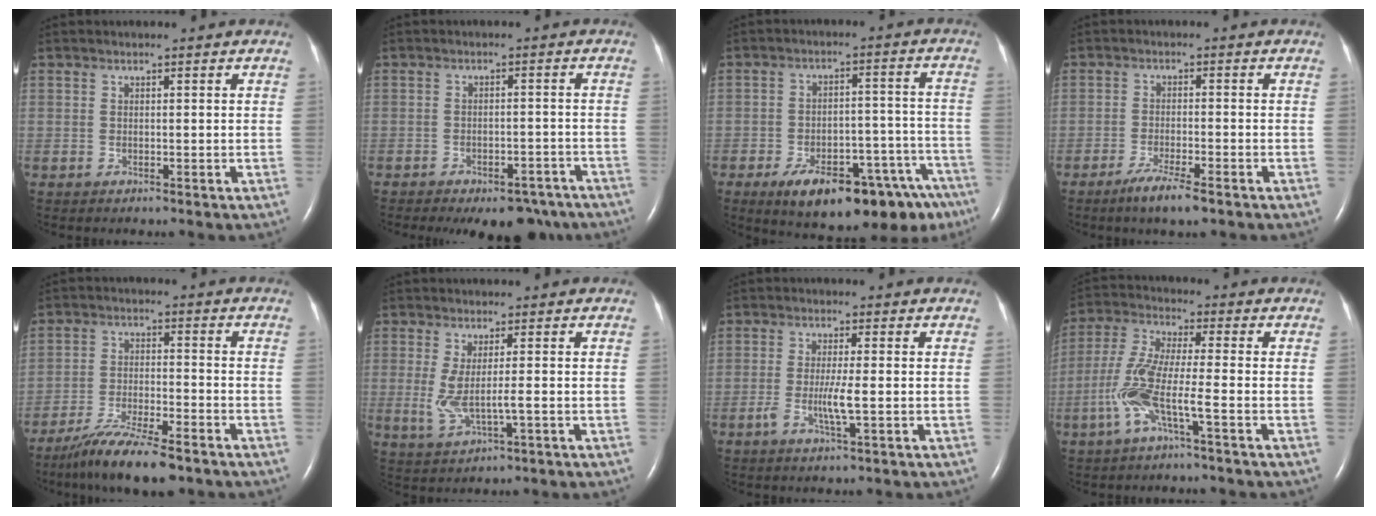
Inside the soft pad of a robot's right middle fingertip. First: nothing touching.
{"total": 11.9, "force": [-9.3, 5.3, 5.2], "torque": [-0.072, 0.005, -0.113]}
{"total": 20.0, "force": [-14.1, 7.4, 12.2], "torque": [-0.098, 0.035, -0.188]}
{"total": 5.0, "force": [-3.4, 0.4, 3.7], "torque": [-0.077, -0.011, -0.061]}
{"total": 10.4, "force": [-8.1, 1.1, 6.4], "torque": [-0.116, -0.030, -0.140]}
{"total": 4.9, "force": [-0.4, 0.7, 4.9], "torque": [-0.115, -0.010, -0.002]}
{"total": 3.6, "force": [-0.7, -0.1, 3.5], "torque": [-0.074, -0.007, -0.014]}
{"total": 8.6, "force": [-3.0, 0.3, 8.0], "torque": [-0.181, 0.005, -0.067]}